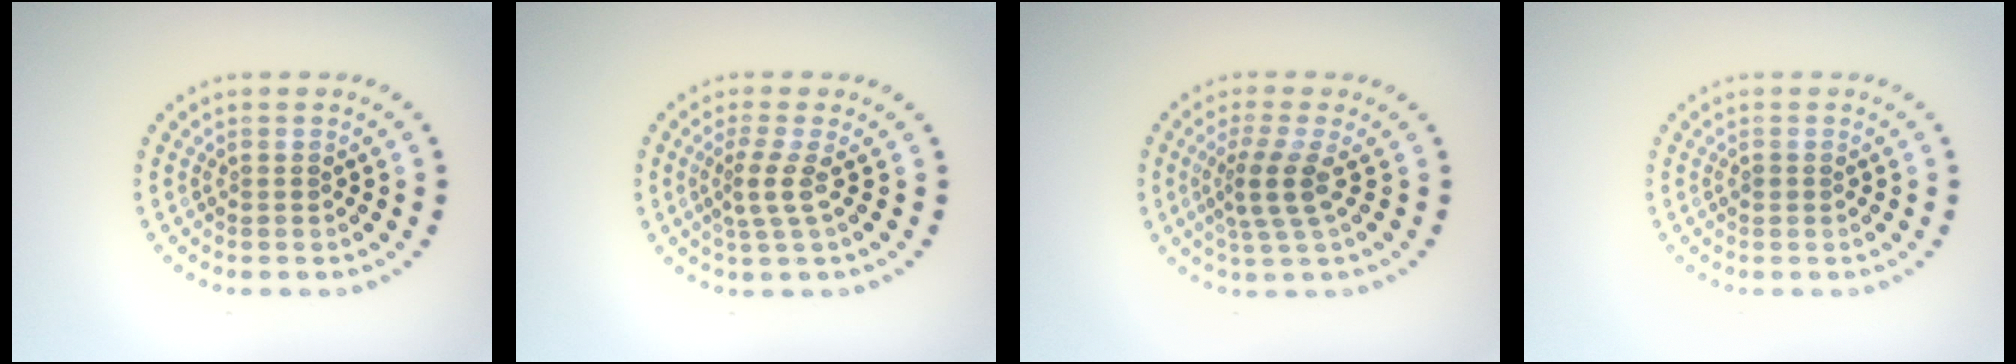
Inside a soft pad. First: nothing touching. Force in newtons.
{"total": 2.3, "press": 1.5, "slide": 1.7}
{"total": 3.1, "press": 2.3, "slide": 2.0}
{"total": 0.6, "press": 0.6, "slide": 0.1}